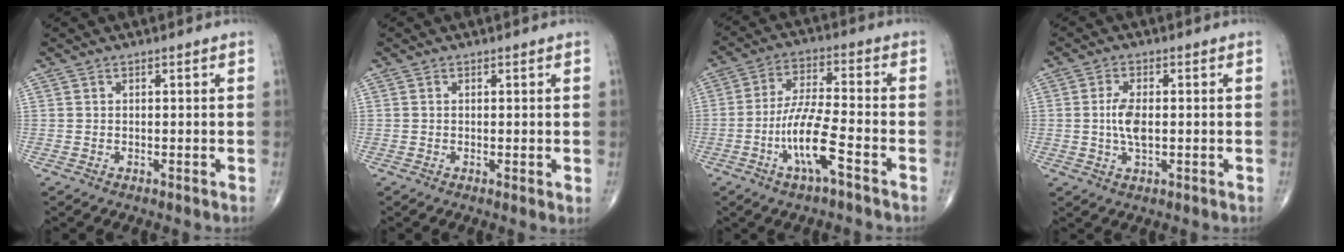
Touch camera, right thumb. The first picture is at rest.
{"total": 1.2, "force": [0.1, 0.2, 1.2], "torque": [-0.022, -0.006, 0.000]}
{"total": 10.4, "force": [-4.6, 1.9, 9.1], "torque": [-0.189, 0.026, -0.089]}
{"total": 4.9, "force": [-0.1, 2.2, 4.4], "torque": [-0.089, -0.001, -0.003]}